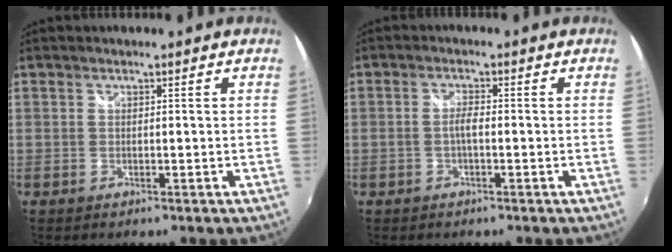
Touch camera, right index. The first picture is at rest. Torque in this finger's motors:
{"motor_torque": [0.33, -0.04, 0.21, 0.06]}